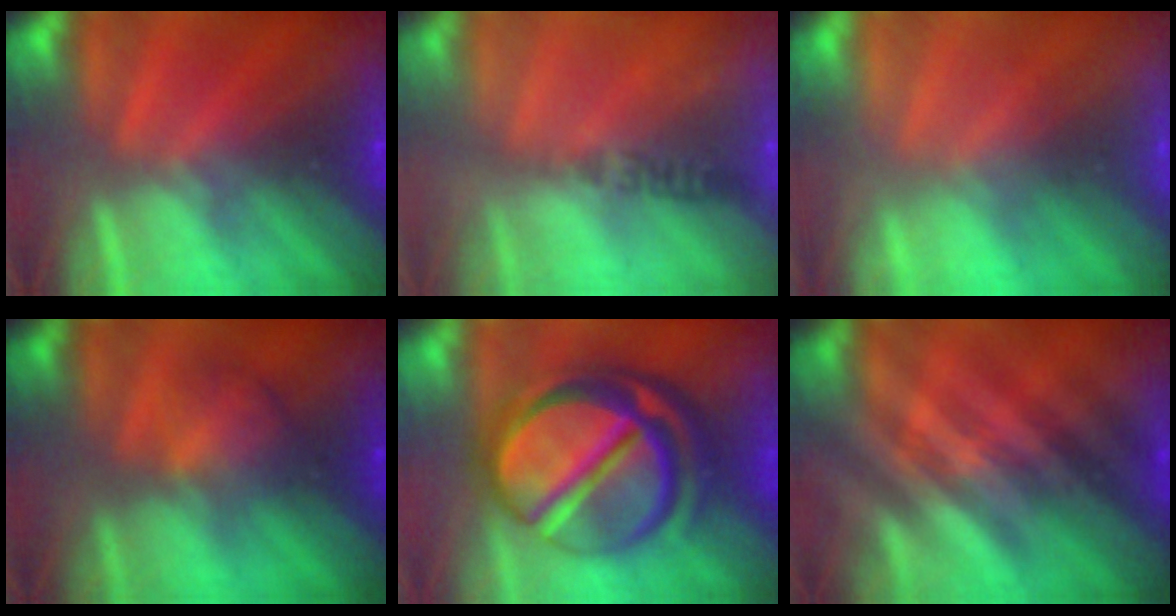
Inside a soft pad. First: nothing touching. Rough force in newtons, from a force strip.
{"total": 2.4}
{"total": 2.2}
{"total": 2.0}
{"total": 10.2}
{"total": 2.4}